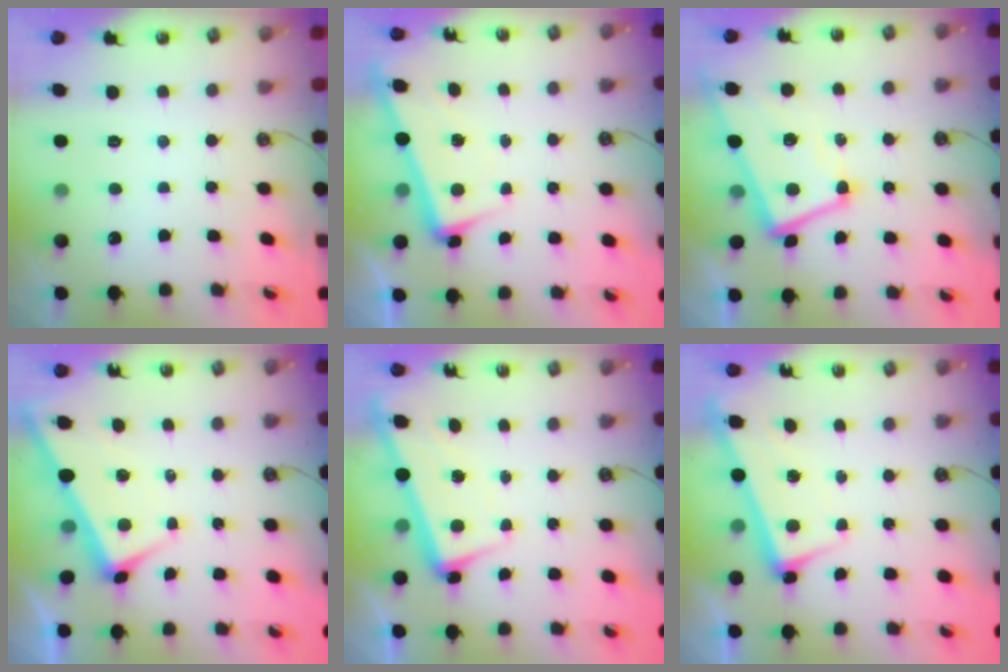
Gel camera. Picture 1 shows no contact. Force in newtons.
{"total": 2.3, "press": 2.2, "slide": 0.7}
{"total": 1.9, "press": 1.7, "slide": 0.9}
{"total": 2.8, "press": 2.8, "slide": 0.6}
{"total": 2.4, "press": 2.2, "slide": 0.9}
{"total": 2.7, "press": 2.7, "slide": 0.4}